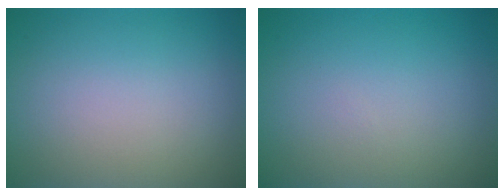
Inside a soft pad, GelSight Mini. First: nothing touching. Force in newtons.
{"total": 0.0}